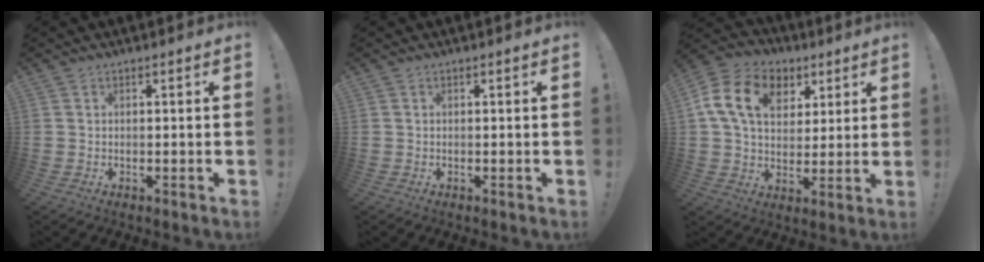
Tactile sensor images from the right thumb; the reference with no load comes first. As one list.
[{"total": 0.0}, {"total": 16.5, "force": [6.1, 11.7, 9.9], "torque": [-0.156, -0.008, 0.116]}]